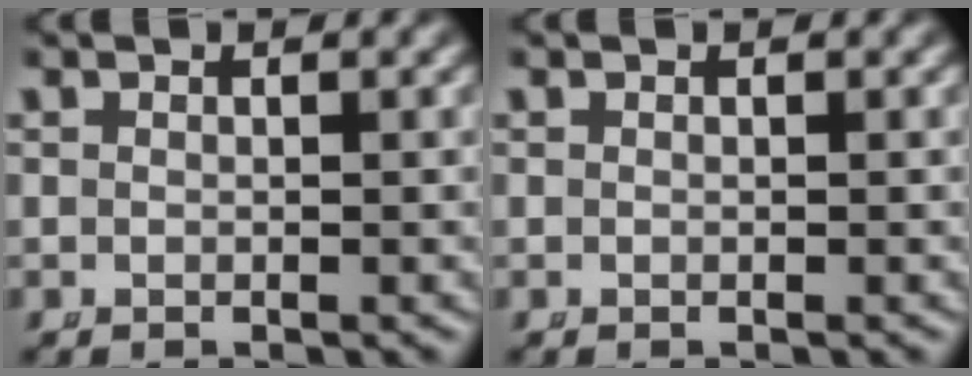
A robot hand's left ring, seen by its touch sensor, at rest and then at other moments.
{"total": 0.0}